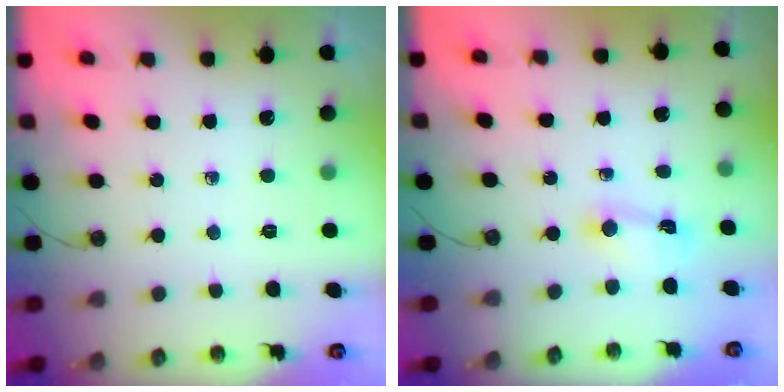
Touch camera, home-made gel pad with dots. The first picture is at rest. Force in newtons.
{"total": 2.2, "press": 2.2, "slide": 0.3}